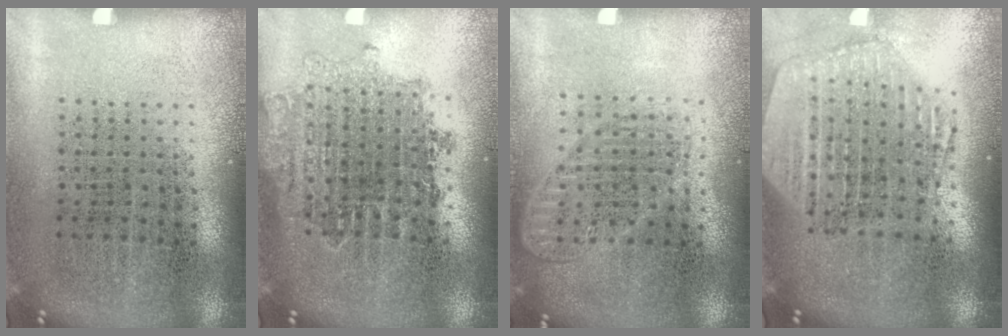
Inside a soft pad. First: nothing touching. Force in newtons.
{"total": 1.6, "press": 1.3, "slide": 0.8}
{"total": 1.3, "press": 1.3, "slide": 0.4}
{"total": 2.5, "press": 2.1, "slide": 1.3}